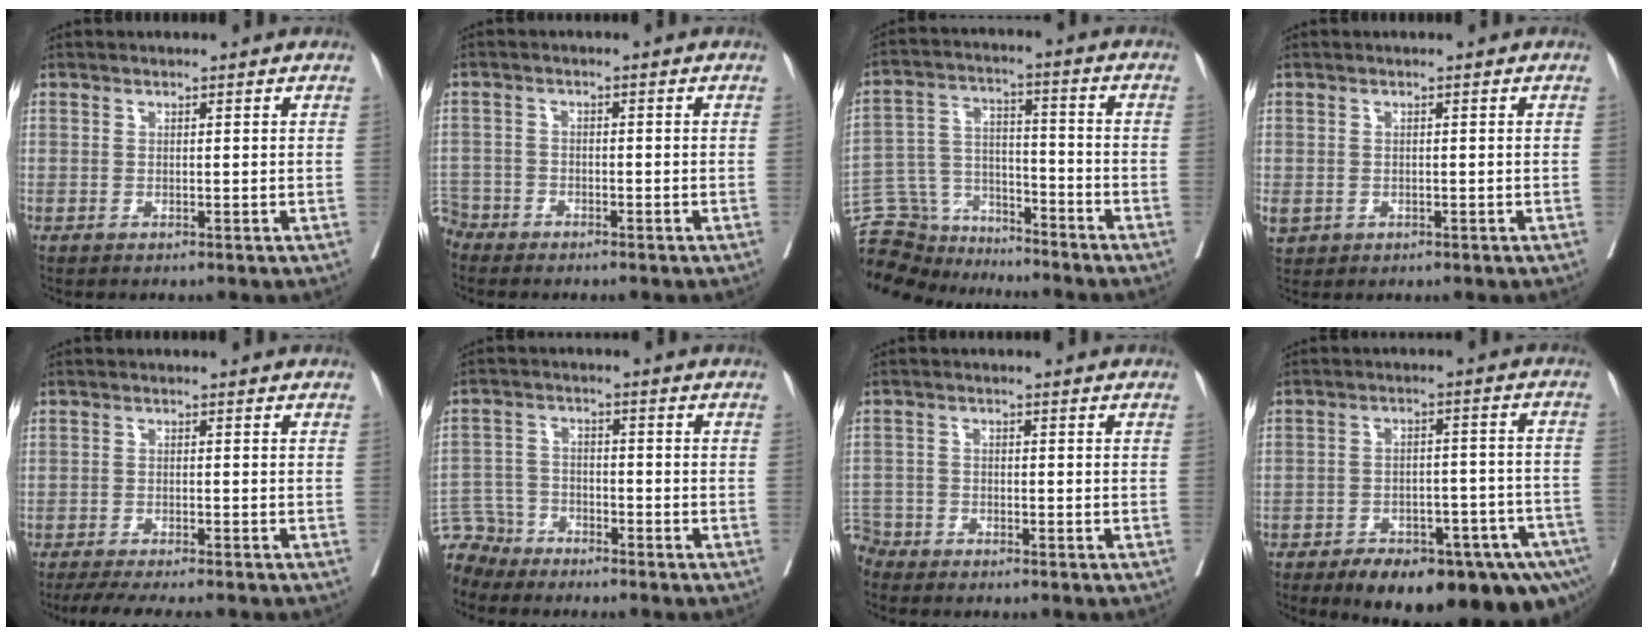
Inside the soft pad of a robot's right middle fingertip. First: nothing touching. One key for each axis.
{"total": 4.0, "fx": -3.5, "fy": 1.9, "fz": -0.4, "tx": 0.009, "ty": 0.000, "tz": -0.074}
{"total": 15.5, "fx": -14.3, "fy": 4.8, "fz": 3.7, "tx": -0.078, "ty": 0.045, "tz": -0.236}
{"total": 3.4, "fx": -1.0, "fy": 2.9, "fz": 1.4, "tx": -0.039, "ty": -0.001, "tz": -0.007}
{"total": 9.3, "fx": -8.1, "fy": 1.2, "fz": 4.4, "tx": -0.057, "ty": -0.013, "tz": -0.118}
{"total": 6.7, "fx": -5.9, "fy": 3.0, "fz": -0.8, "tx": 0.017, "ty": 0.008, "tz": -0.117}
{"total": 4.1, "fx": -3.7, "fy": 1.6, "fz": -0.7, "tx": 0.015, "ty": -0.003, "tz": -0.079}
{"total": 21.3, "fx": -14.2, "fy": 7.0, "fz": 14.2, "tx": -0.149, "ty": 0.014, "tz": -0.187}